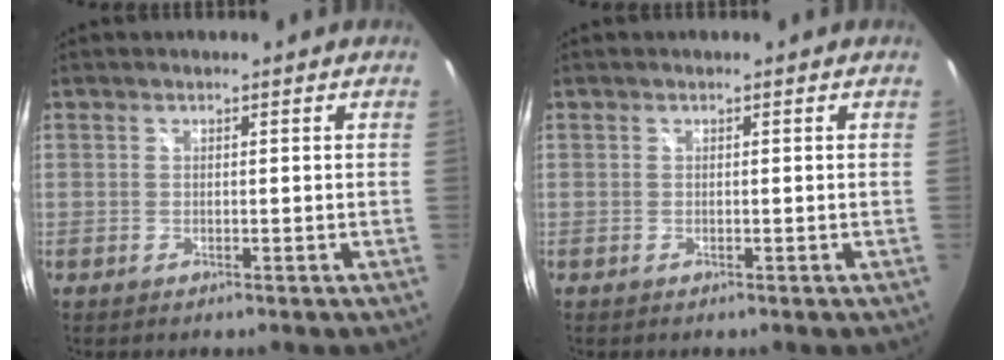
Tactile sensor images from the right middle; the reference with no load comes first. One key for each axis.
{"total": 0.0}